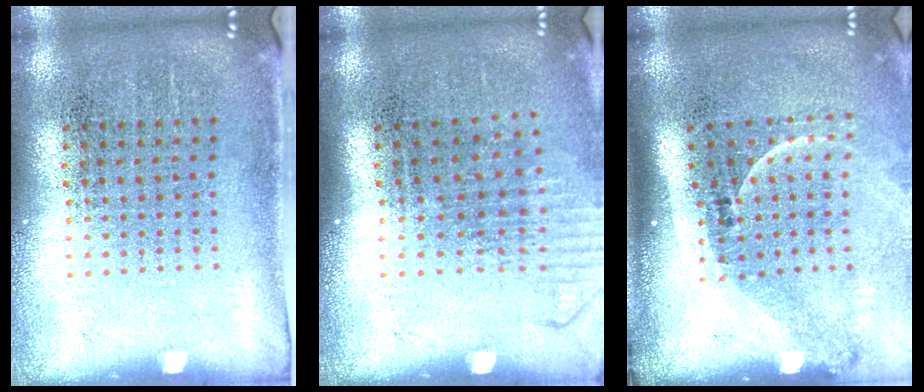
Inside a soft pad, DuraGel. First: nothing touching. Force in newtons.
{"total": 1.3, "press": 1.0, "slide": 0.7}
{"total": 2.3, "press": 1.5, "slide": 1.7}